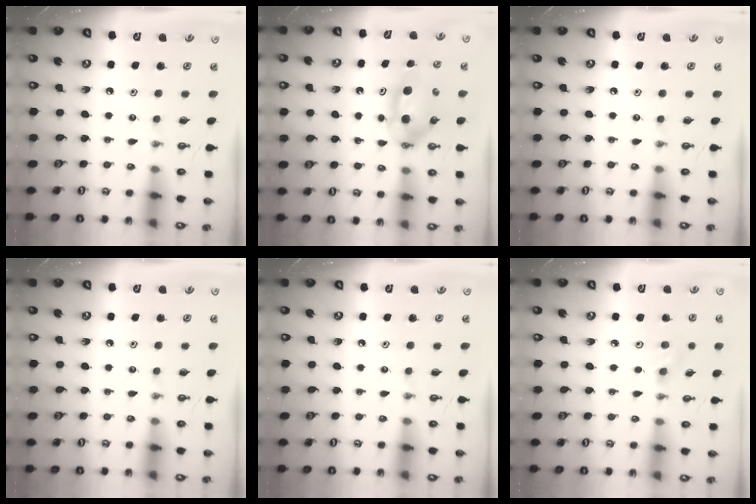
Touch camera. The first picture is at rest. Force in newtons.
{"total": 7.1, "press": 5.1, "slide": 5.0}
{"total": 0.0}
{"total": 0.0}
{"total": 0.0}
{"total": 2.6, "press": 2.5, "slide": 0.8}